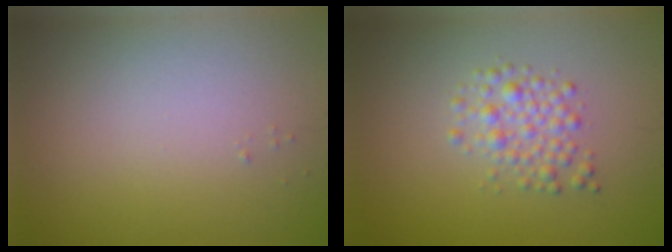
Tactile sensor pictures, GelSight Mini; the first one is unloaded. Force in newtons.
{"total": 2.5, "press": 2.5, "slide": 0.0}